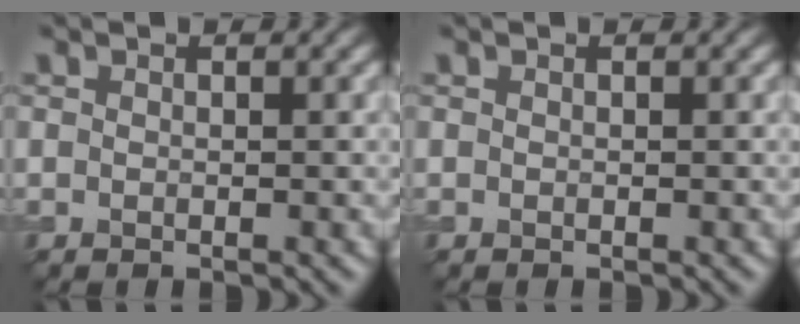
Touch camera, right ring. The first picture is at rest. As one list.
[{"total": 0.0}]